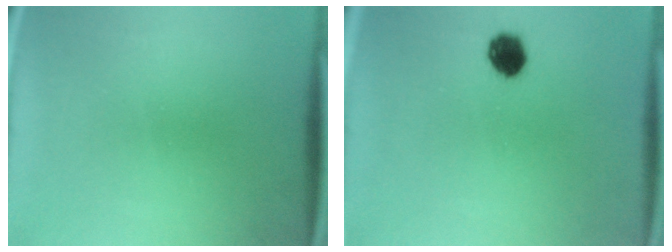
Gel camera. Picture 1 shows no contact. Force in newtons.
{"total": 5.3}